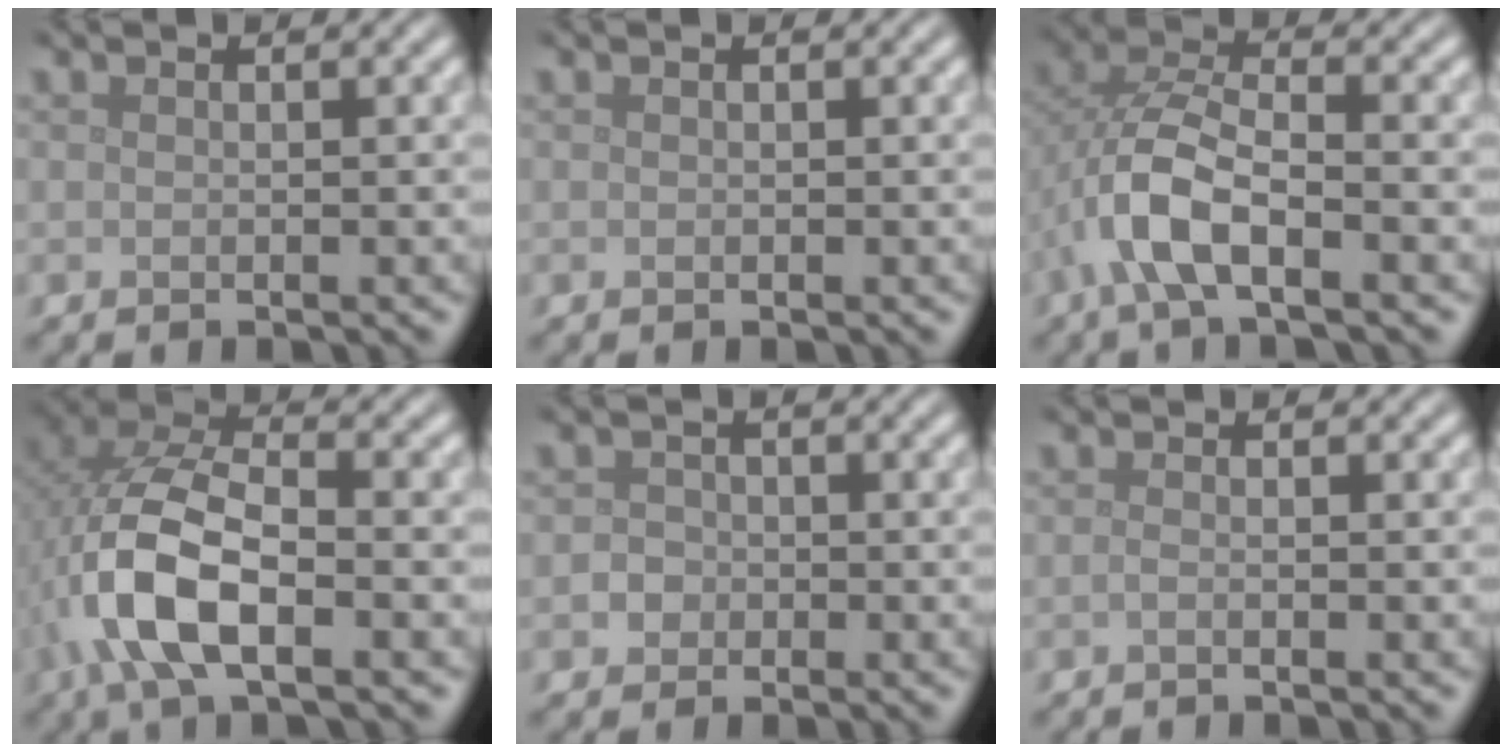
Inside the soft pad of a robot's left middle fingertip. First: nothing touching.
{"total": 0.0}
{"total": 6.3, "force": [-2.2, 2.7, 5.2], "torque": [-0.111, 0.004, -0.048]}
{"total": 8.7, "force": [-2.4, 4.1, 7.3], "torque": [-0.169, 0.007, -0.051]}
{"total": 1.6, "force": [-0.4, 1.5, 0.4], "torque": [0.010, 0.001, -0.011]}
{"total": 0.5, "force": [-0.3, 0.2, 0.4], "torque": [-0.010, -0.002, -0.007]}